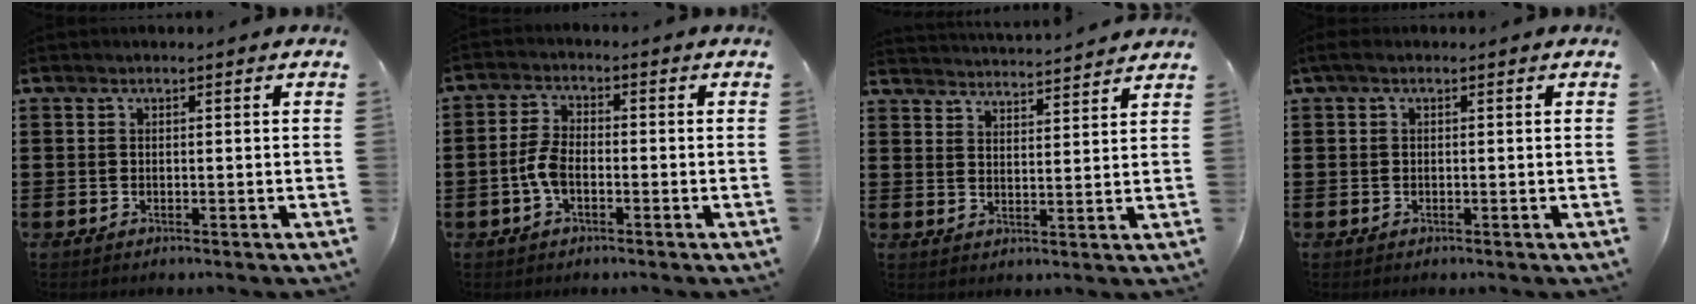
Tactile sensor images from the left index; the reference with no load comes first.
{"total": 4.3, "force": [-1.3, 2.1, 3.6], "torque": [-0.092, -0.003, -0.031]}
{"total": 3.6, "force": [3.5, -0.7, -0.2], "torque": [-0.009, -0.026, 0.060]}
{"total": 1.0, "force": [-0.4, 0.3, 0.8], "torque": [-0.015, 0.000, -0.008]}